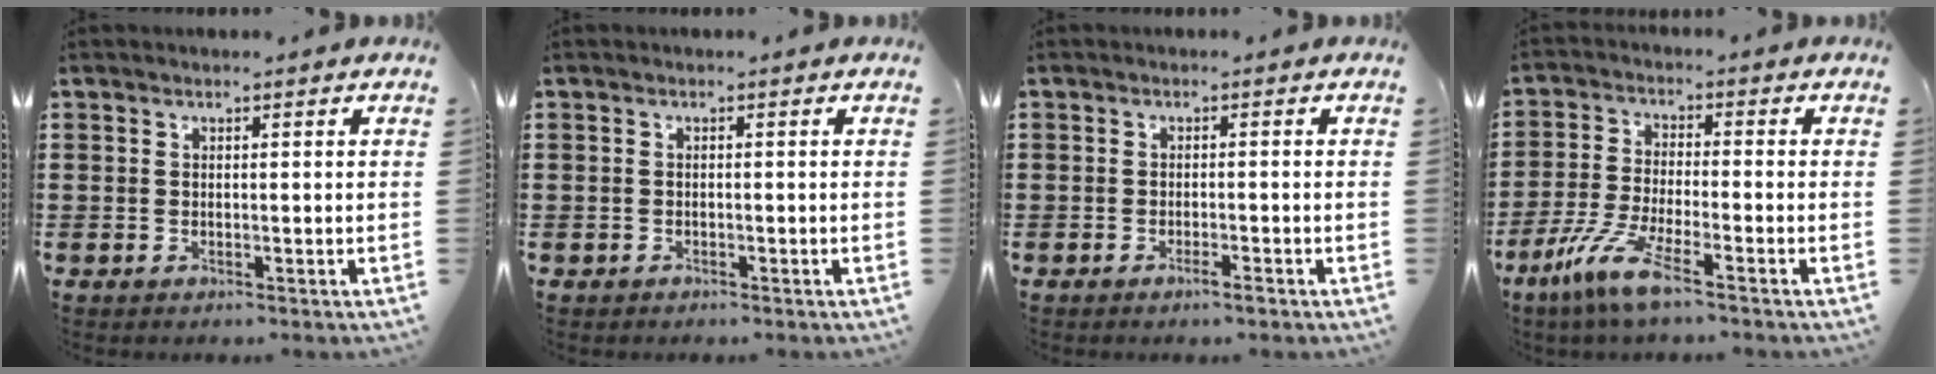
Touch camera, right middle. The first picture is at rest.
{"total": 0.5, "force": [-0.5, 0.2, 0.0], "torque": [0.000, 0.003, -0.011]}
{"total": 1.5, "force": [-1.0, 0.2, 1.1], "torque": [-0.019, -0.003, -0.018]}
{"total": 8.2, "force": [-5.1, 1.1, 6.3], "torque": [-0.147, -0.016, -0.100]}